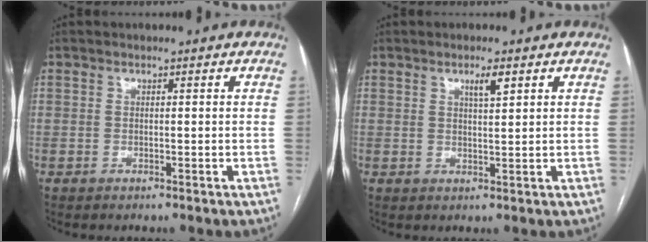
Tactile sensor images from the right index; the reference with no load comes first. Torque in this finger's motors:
{"motor_torque": [0.10, 0.08, 0.03, 0.04]}